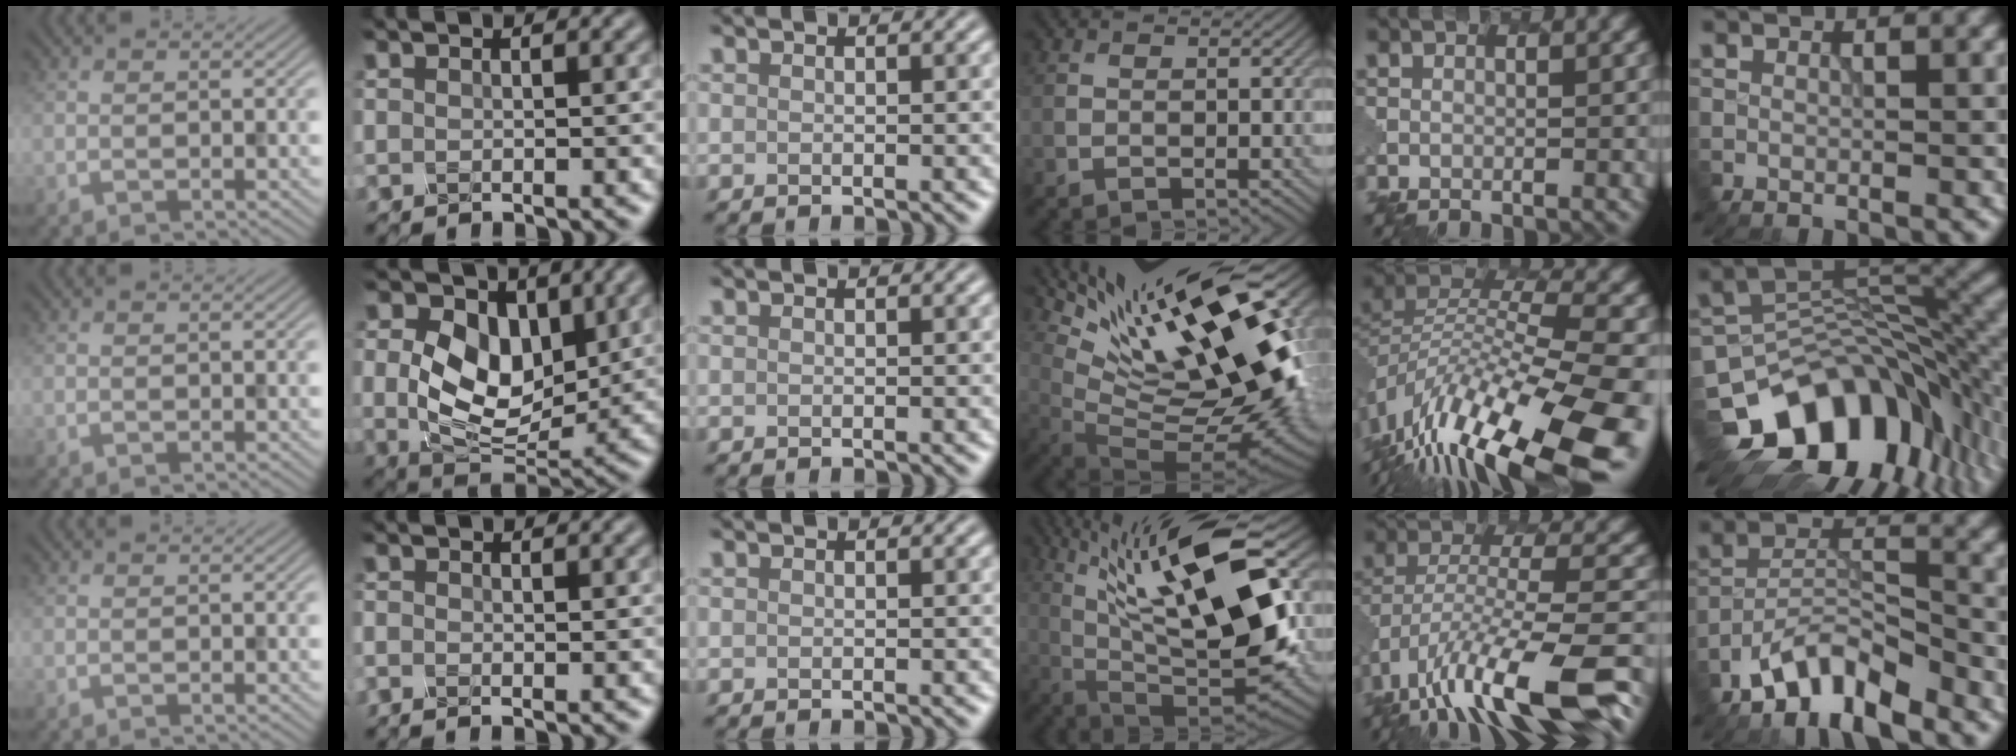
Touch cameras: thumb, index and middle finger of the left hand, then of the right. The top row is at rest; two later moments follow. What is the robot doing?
{"motion": "twist", "object": "rubiks cube"}